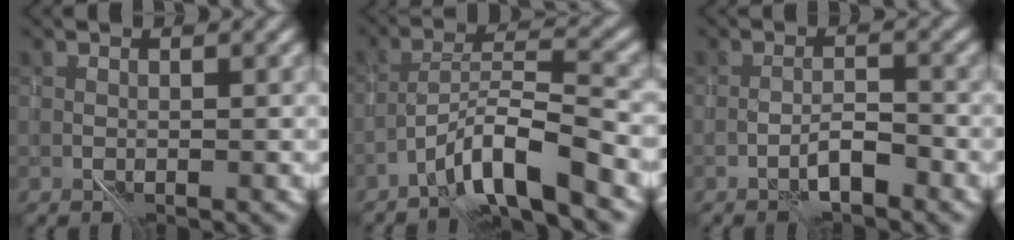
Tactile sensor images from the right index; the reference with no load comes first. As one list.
[{"total": 6.2, "force": [-4.3, 0.5, 4.5], "torque": [-0.076, 0.015, -0.080]}, {"total": 1.8, "force": [-1.4, 0.2, 1.2], "torque": [-0.018, 0.009, -0.027]}]